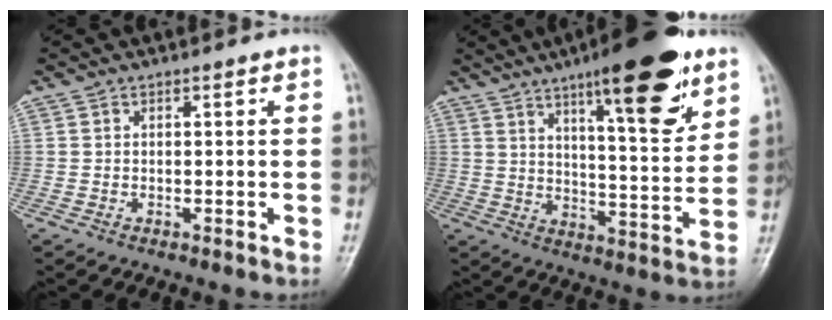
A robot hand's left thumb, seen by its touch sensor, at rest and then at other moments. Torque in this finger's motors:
{"motor_torque": [2.49, 1.13, 1.69, -1.08, 0.16]}